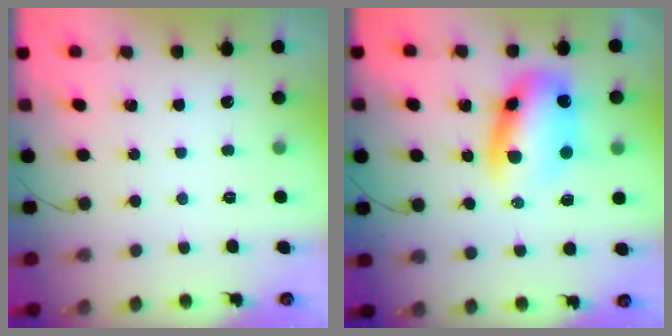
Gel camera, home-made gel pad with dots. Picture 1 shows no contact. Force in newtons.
{"total": 11.8, "press": 11.3, "slide": 3.2}